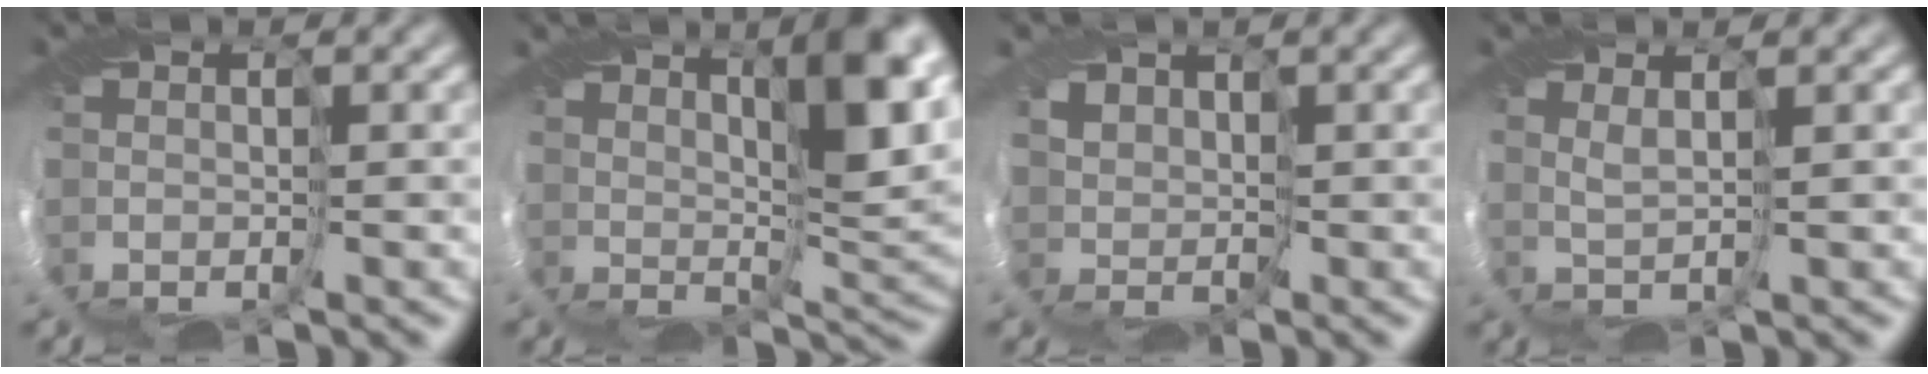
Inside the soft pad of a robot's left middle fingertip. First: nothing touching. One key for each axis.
{"total": 8.4, "fx": 4.1, "fy": 2.1, "fz": 7.0, "tx": -0.107, "ty": 0.002, "tz": 0.068}
{"total": 1.7, "fx": 1.4, "fy": 0.9, "fz": -0.1, "tx": -0.003, "ty": 0.000, "tz": 0.021}
{"total": 0.9, "fx": 0.8, "fy": -0.5, "fz": 0.1, "tx": -0.007, "ty": 0.001, "tz": 0.007}